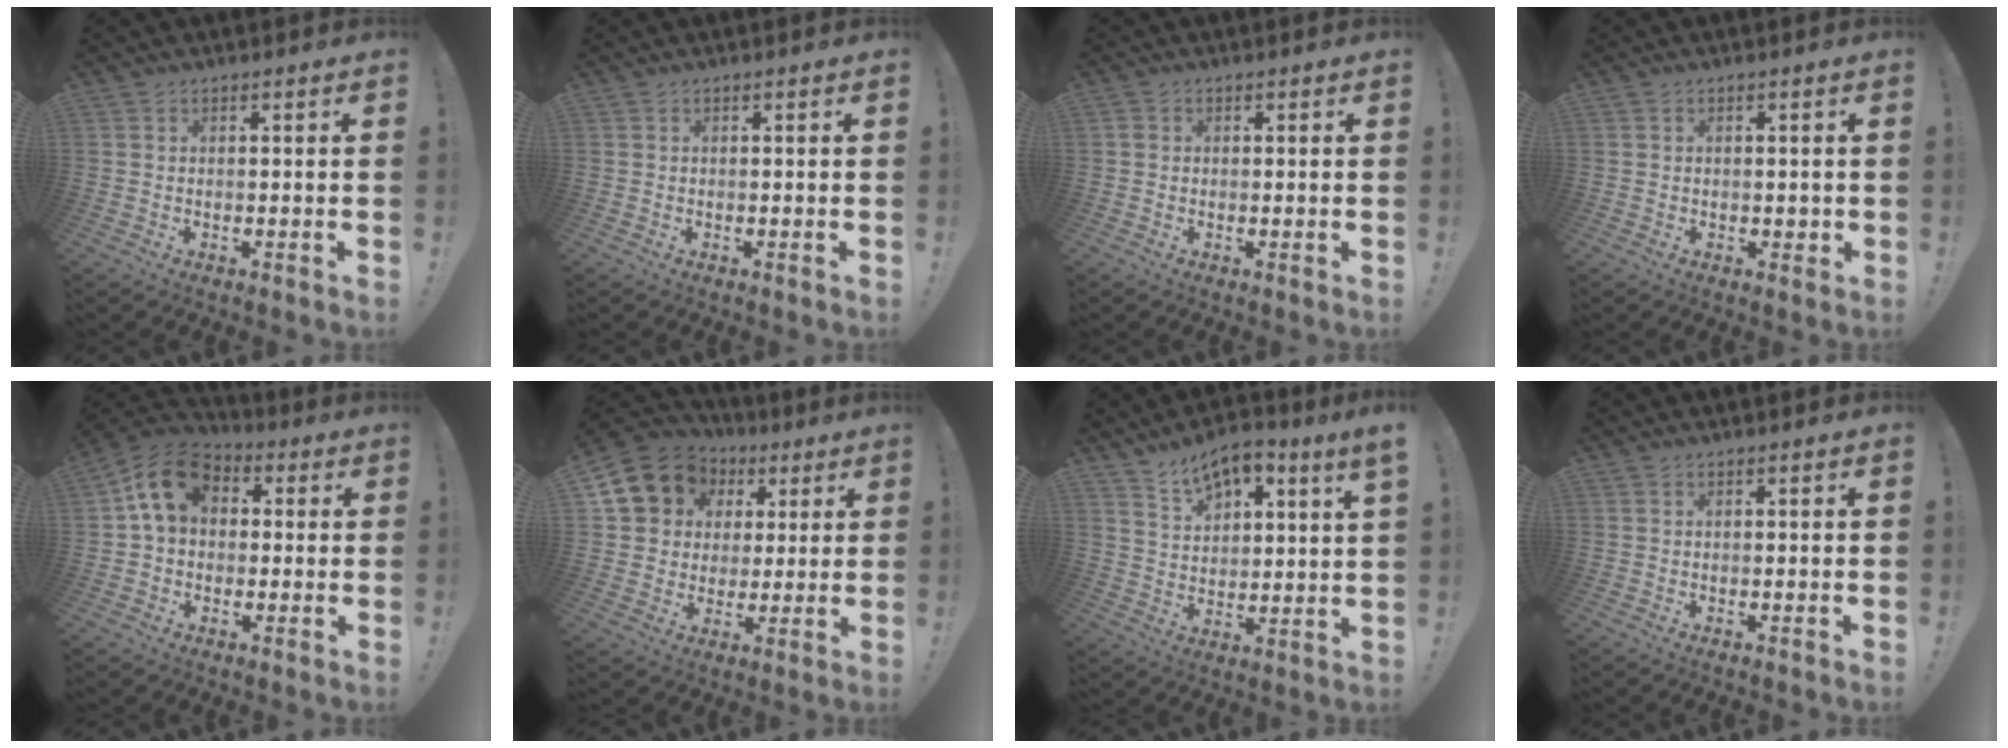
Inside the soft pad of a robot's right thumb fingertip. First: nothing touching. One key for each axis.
{"total": 0.0}
{"total": 1.0, "fx": 0.1, "fy": 0.8, "fz": 0.7, "tx": -0.019, "ty": 0.008, "tz": 0.004}
{"total": 1.5, "fx": 0.0, "fy": 1.2, "fz": 0.9, "tx": -0.014, "ty": 0.004, "tz": 0.001}
{"total": 13.3, "fx": 3.8, "fy": 10.2, "fz": 7.7, "tx": -0.118, "ty": 0.012, "tz": 0.079}
{"total": 12.7, "fx": 5.2, "fy": 10.7, "fz": 4.2, "tx": -0.066, "ty": -0.024, "tz": 0.114}
{"total": 8.3, "fx": 6.6, "fy": 2.8, "fz": 4.3, "tx": -0.074, "ty": -0.033, "tz": 0.118}
{"total": 0.0}